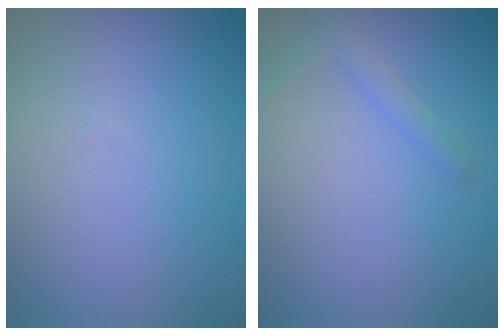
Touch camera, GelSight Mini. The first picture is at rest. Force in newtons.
{"total": 1.4, "press": 1.4, "slide": 0.1}